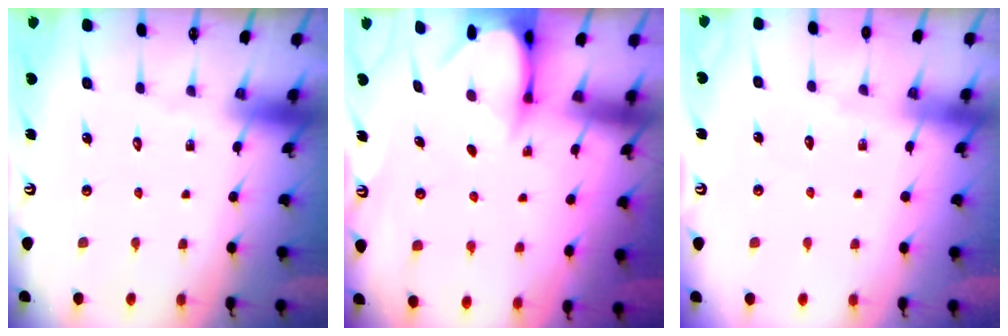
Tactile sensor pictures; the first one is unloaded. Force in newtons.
{"total": 3.6, "press": 3.6, "slide": 0.3}
{"total": 3.7, "press": 3.6, "slide": 0.5}